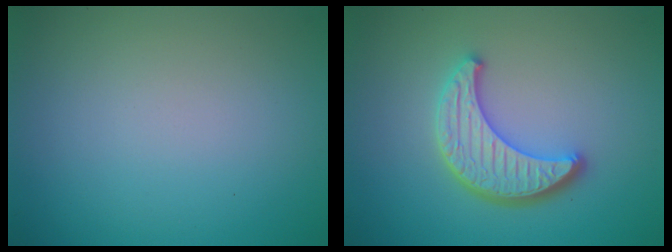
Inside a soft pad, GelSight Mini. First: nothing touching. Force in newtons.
{"total": 4.4, "press": 3.8, "slide": 2.3}